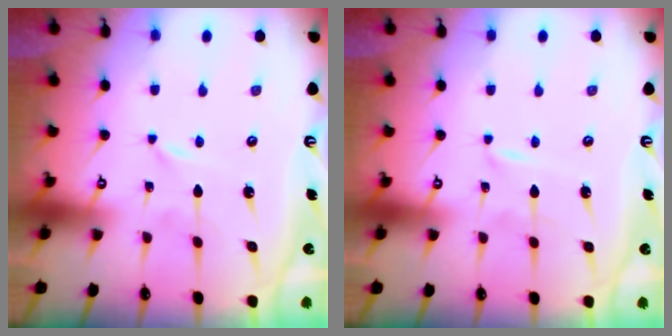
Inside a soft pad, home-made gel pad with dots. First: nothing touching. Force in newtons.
{"total": 1.6, "press": 1.6, "slide": 0.2}